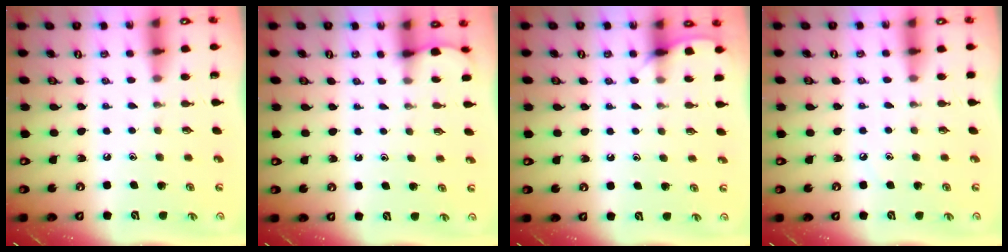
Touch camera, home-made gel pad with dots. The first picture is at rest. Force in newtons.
{"total": 1.9, "press": 1.9, "slide": 0.2}
{"total": 5.6, "press": 5.5, "slide": 0.6}
{"total": 2.3, "press": 2.2, "slide": 0.4}